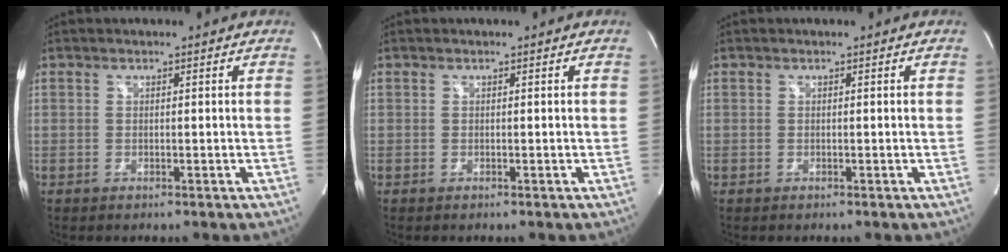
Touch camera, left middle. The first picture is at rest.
{"total": 0.0}
{"total": 0.0}